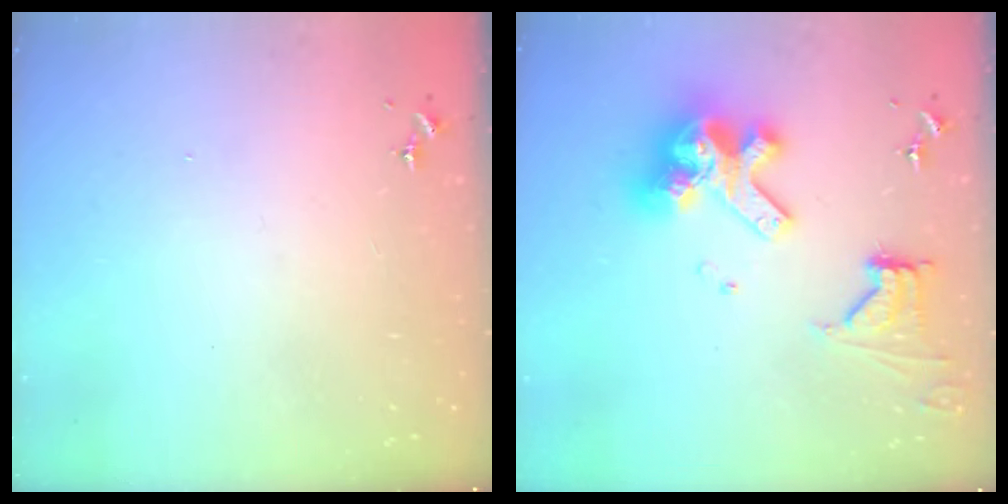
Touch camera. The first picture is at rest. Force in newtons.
{"total": 17.2, "press": 17.2, "slide": 1.5}